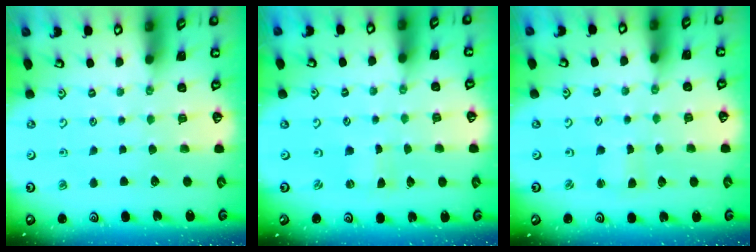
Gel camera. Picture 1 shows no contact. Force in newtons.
{"total": 0.0}
{"total": 2.3, "press": 2.3, "slide": 0.4}